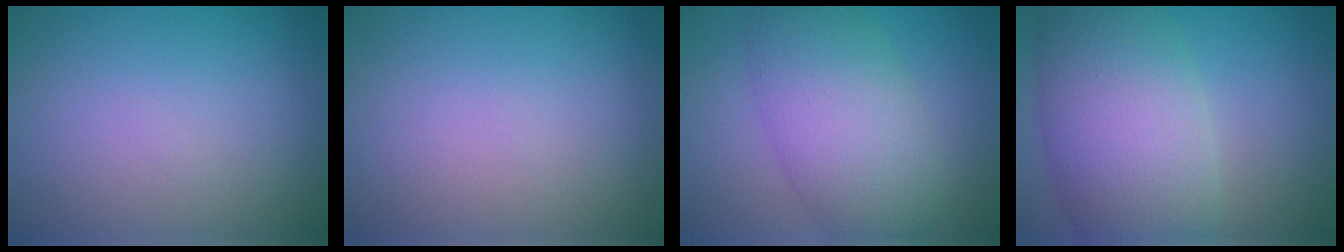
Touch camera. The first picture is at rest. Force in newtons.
{"total": 0.0}
{"total": 7.2, "press": 7.2, "slide": 0.4}
{"total": 10.0, "press": 10.0, "slide": 0.4}